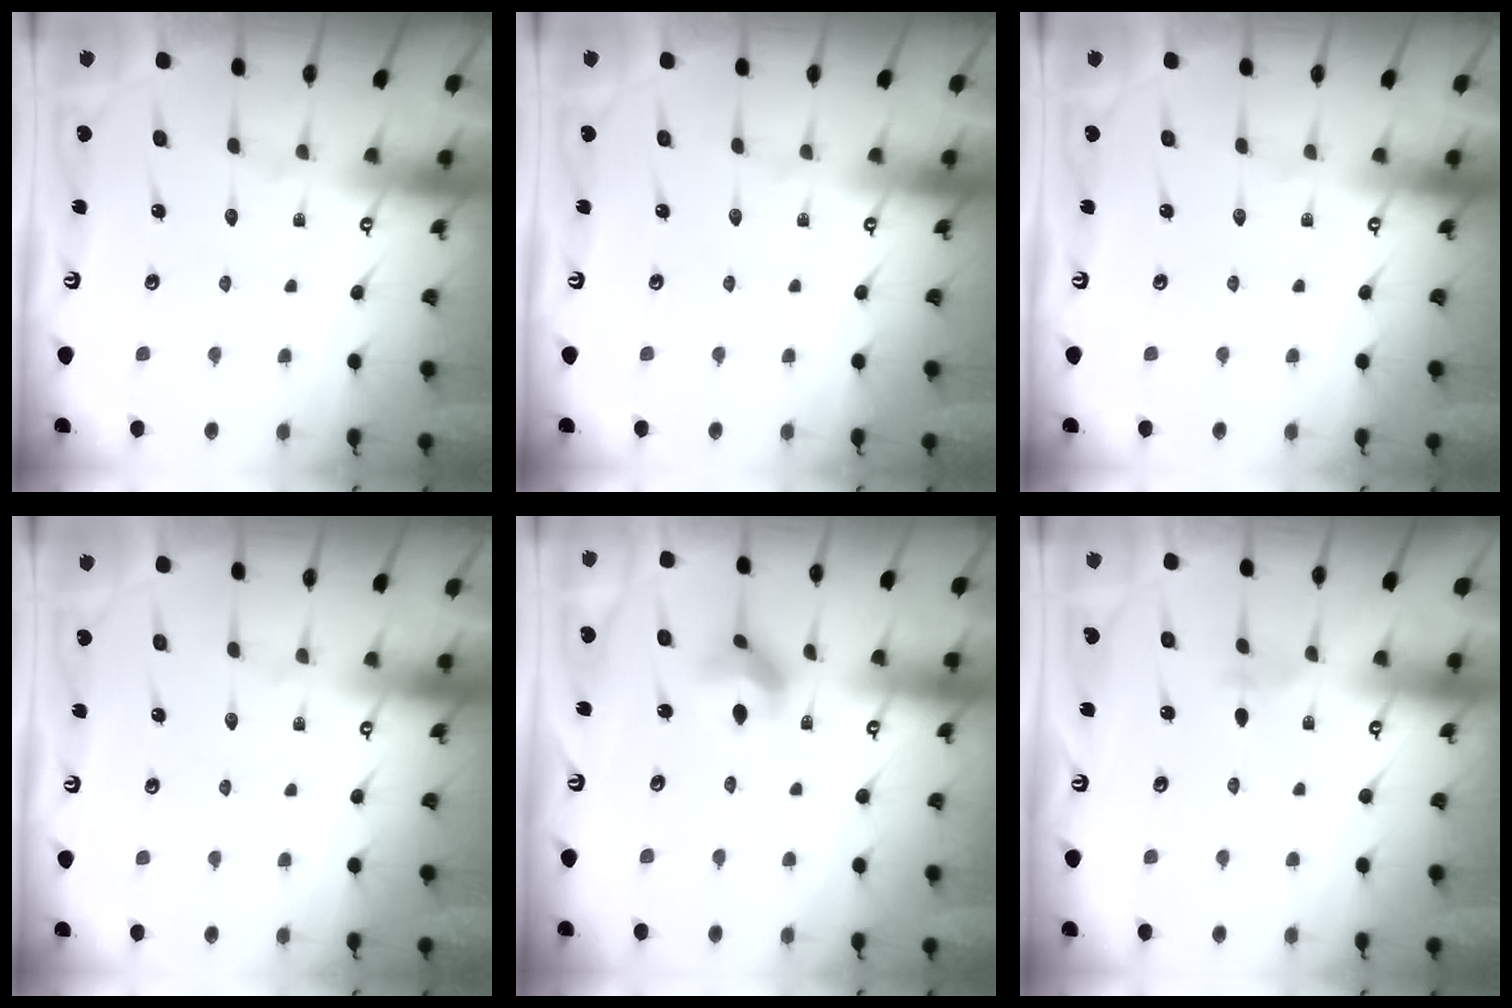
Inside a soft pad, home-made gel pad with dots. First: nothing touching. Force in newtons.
{"total": 0.0}
{"total": 0.0}
{"total": 0.0}
{"total": 5.5, "press": 5.5, "slide": 0.7}
{"total": 2.0, "press": 1.9, "slide": 0.5}